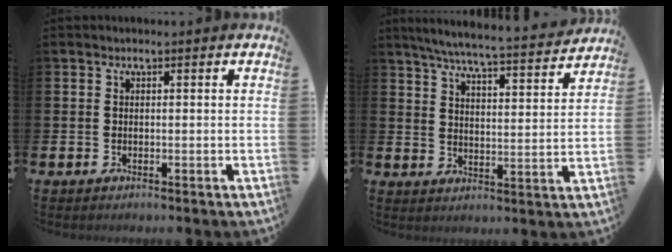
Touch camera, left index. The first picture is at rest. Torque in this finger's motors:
{"motor_torque": [0.99, -1.15, 0.52, 0.10]}